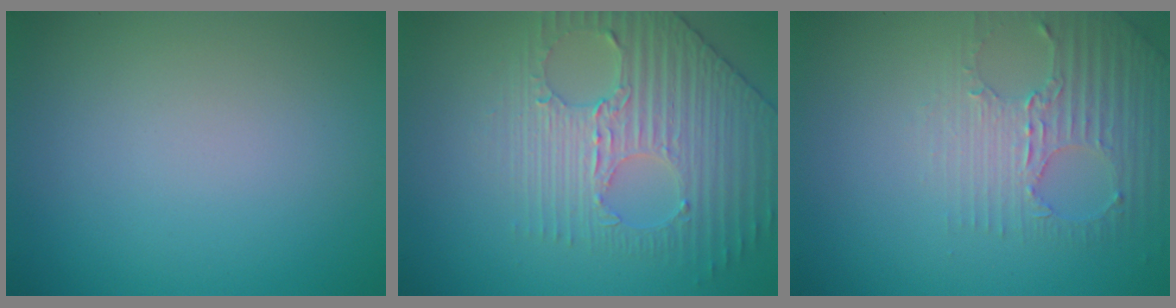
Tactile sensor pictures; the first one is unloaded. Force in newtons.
{"total": 4.2, "press": 4.2, "slide": 0.3}
{"total": 2.9, "press": 2.7, "slide": 1.1}